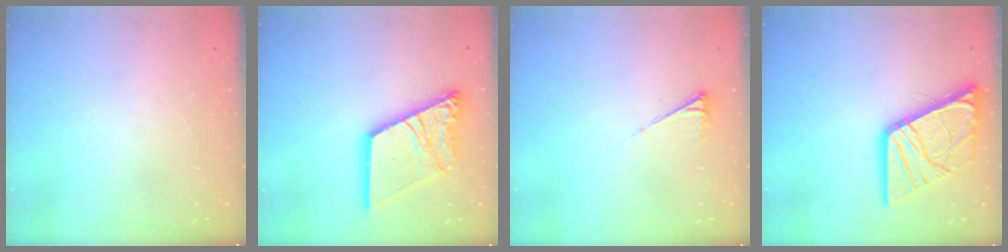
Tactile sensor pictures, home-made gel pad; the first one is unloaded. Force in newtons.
{"total": 20.4, "press": 20.3, "slide": 2.4}
{"total": 3.8, "press": 3.8, "slide": 0.7}
{"total": 18.1, "press": 18.0, "slide": 2.1}